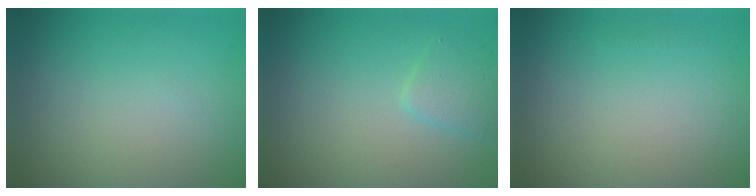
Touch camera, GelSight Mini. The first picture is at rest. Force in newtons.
{"total": 1.6, "press": 1.6, "slide": 0.1}
{"total": 0.0}